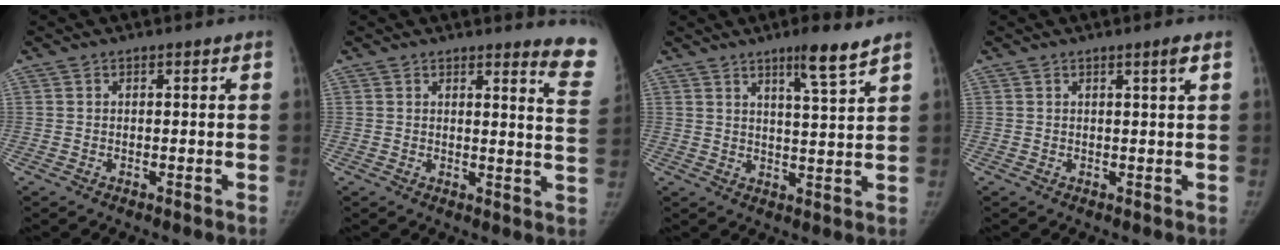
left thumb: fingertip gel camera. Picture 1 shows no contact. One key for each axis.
{"total": 8.4, "fx": 8.0, "fy": 0.4, "fz": 2.4, "tx": -0.002, "ty": -0.097, "tz": 0.063}
{"total": 6.7, "fx": 4.7, "fy": 0.1, "fz": 4.7, "tx": -0.066, "ty": -0.032, "tz": 0.074}
{"total": 1.5, "fx": 0.7, "fy": -0.3, "fz": 1.2, "tx": -0.018, "ty": -0.006, "tz": 0.013}